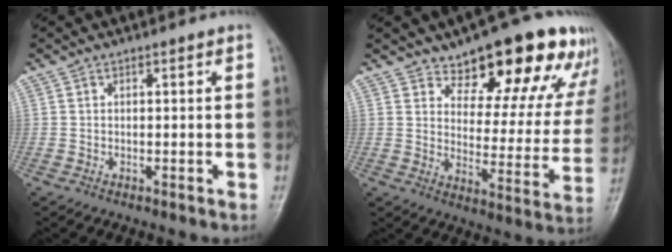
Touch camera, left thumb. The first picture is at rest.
{"total": 19.5, "force": [14.2, 8.3, 10.5], "torque": [-0.084, -0.080, 0.182]}